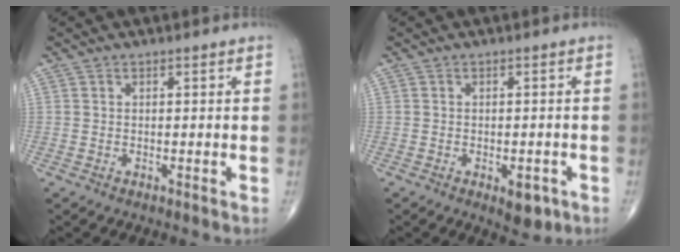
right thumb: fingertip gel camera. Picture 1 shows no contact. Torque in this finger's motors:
{"motor_torque": [0.65, 0.73, 0.31, -0.51, 0.00]}